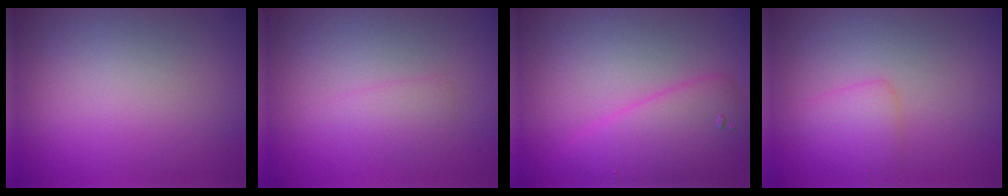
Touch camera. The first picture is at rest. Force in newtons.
{"total": 1.3, "press": 1.3, "slide": 0.0}
{"total": 4.5, "press": 4.5, "slide": 0.2}
{"total": 2.2, "press": 2.2, "slide": 0.2}